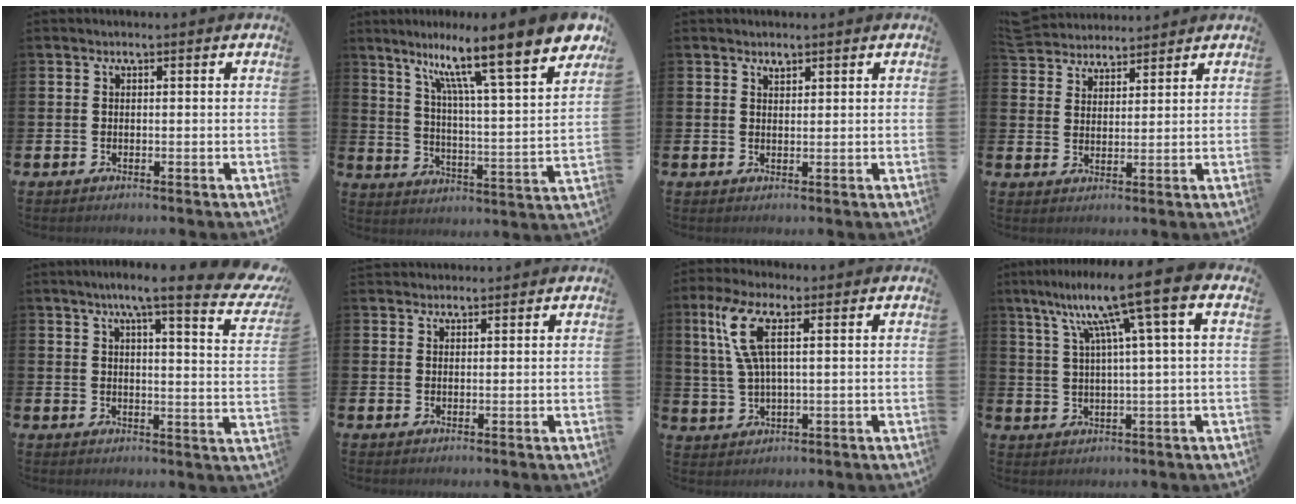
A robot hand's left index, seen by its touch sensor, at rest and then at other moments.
{"total": 12.1, "force": [9.4, 0.6, 7.5], "torque": [-0.153, -0.077, 0.141]}
{"total": 1.2, "force": [1.2, 0.4, 0.1], "torque": [0.008, -0.002, 0.020]}
{"total": 4.8, "force": [4.7, 1.0, -0.3], "torque": [-0.019, -0.018, 0.089]}
{"total": 7.5, "force": [5.8, 0.8, 4.7], "torque": [-0.073, -0.046, 0.085]}
{"total": 1.9, "force": [1.8, 0.5, -0.1], "torque": [0.007, -0.006, 0.033]}
{"total": 7.3, "force": [3.6, 2.3, 6.0], "torque": [-0.134, 0.010, 0.064]}
{"total": 10.6, "force": [5.3, 0.3, 9.2], "torque": [-0.187, -0.014, 0.077]}